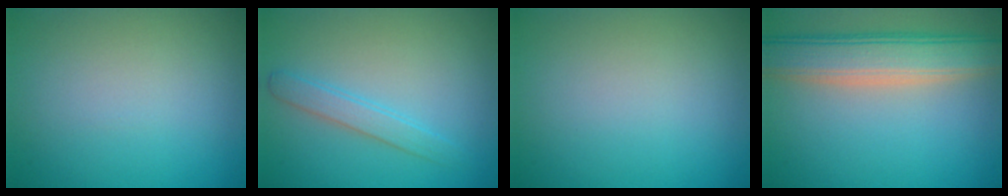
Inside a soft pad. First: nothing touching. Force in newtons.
{"total": 2.0, "press": 2.0, "slide": 0.0}
{"total": 0.0}
{"total": 6.4, "press": 6.4, "slide": 0.8}